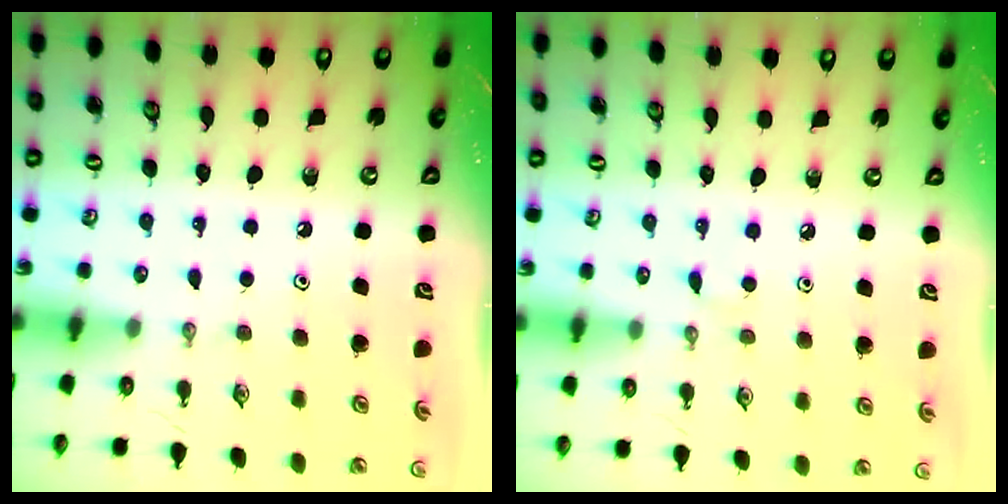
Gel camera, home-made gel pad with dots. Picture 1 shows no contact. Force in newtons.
{"total": 2.1, "press": 2.1, "slide": 0.3}